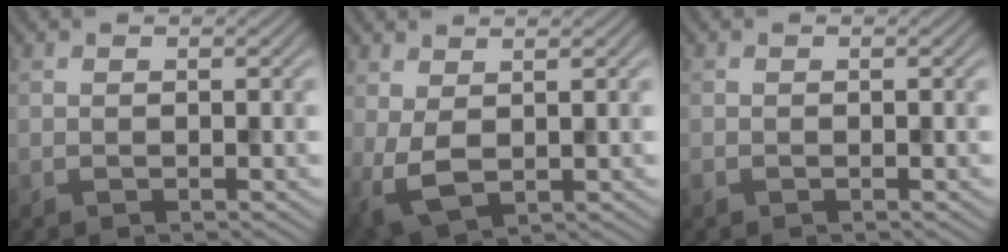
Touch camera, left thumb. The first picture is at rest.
{"total": 4.2, "force": [0.5, 2.4, 3.4], "torque": [-0.092, -0.004, 0.014]}
{"total": 0.6, "force": [-0.4, 0.4, 0.2], "torque": [-0.007, -0.003, -0.006]}